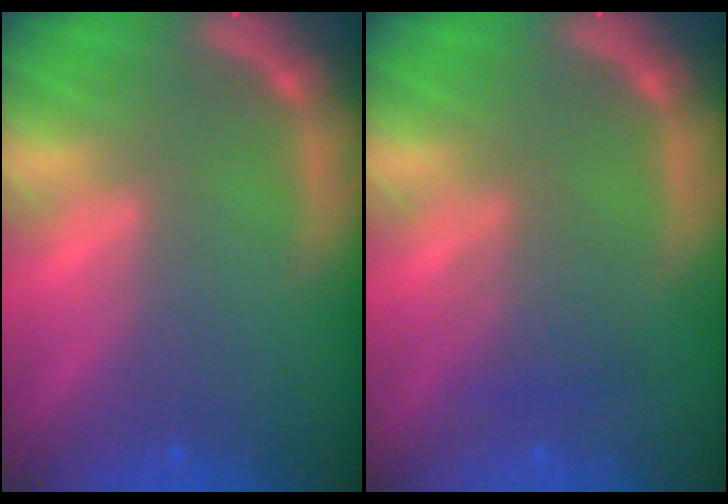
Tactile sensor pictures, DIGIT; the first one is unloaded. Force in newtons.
{"total": 2.5}